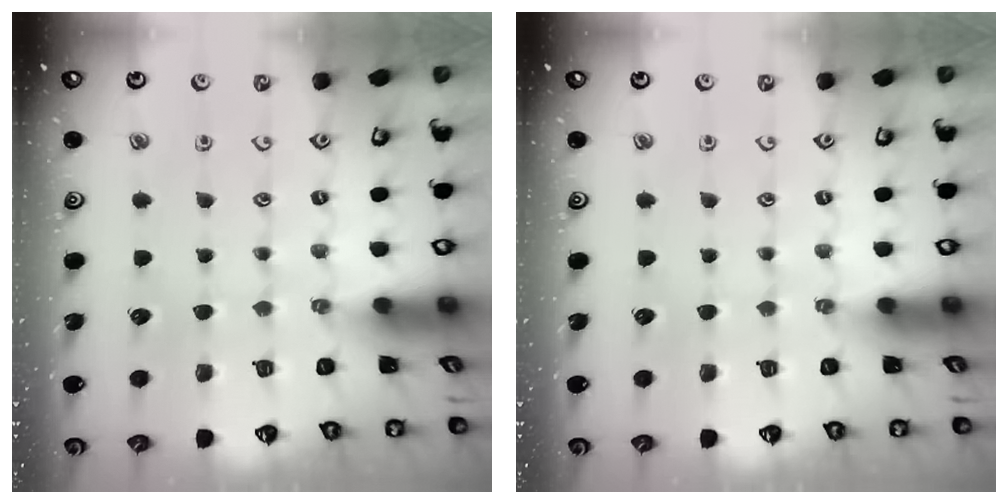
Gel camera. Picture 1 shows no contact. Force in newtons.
{"total": 0.0}